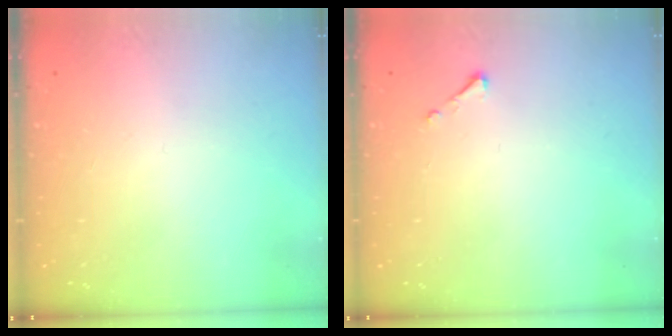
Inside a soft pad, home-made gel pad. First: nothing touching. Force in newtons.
{"total": 2.5, "press": 2.5, "slide": 0.3}